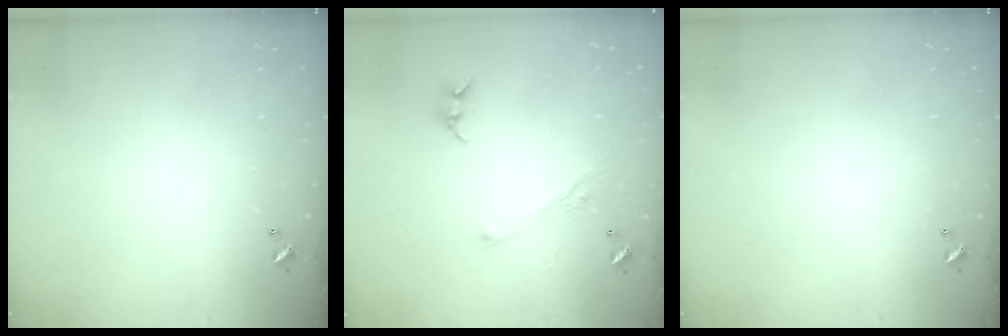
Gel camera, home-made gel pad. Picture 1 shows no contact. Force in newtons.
{"total": 2.8, "press": 2.8, "slide": 0.1}
{"total": 0.0}